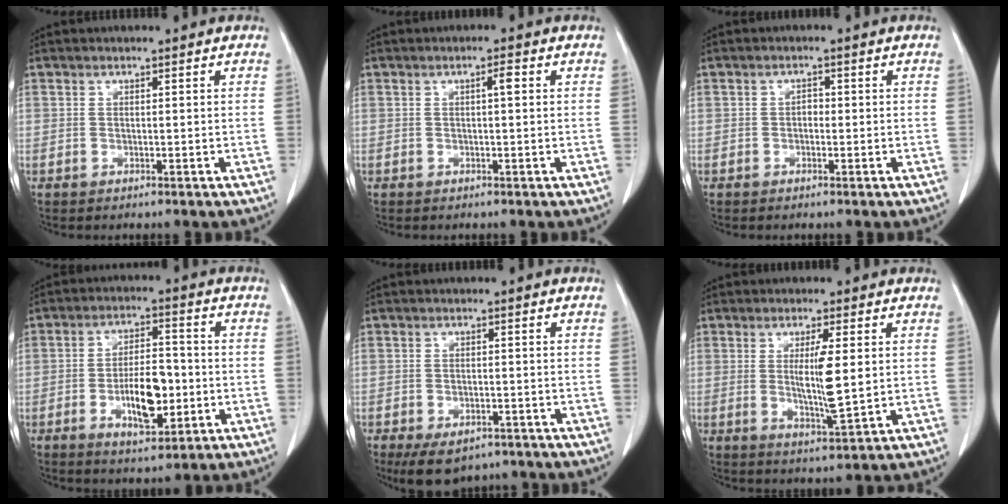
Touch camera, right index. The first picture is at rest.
{"total": 1.5, "force": [0.3, 0.1, 1.4], "torque": [-0.024, 0.004, 0.004]}
{"total": 1.1, "force": [-0.2, 0.7, 0.7], "torque": [-0.009, 0.004, -0.006]}
{"total": 9.3, "force": [-2.4, 3.6, 8.3], "torque": [-0.148, 0.005, -0.035]}
{"total": 7.0, "force": [-5.0, 3.5, 3.4], "torque": [-0.052, -0.003, -0.070]}
{"total": 7.3, "force": [0.6, 0.5, 7.2], "torque": [-0.126, -0.017, 0.012]}